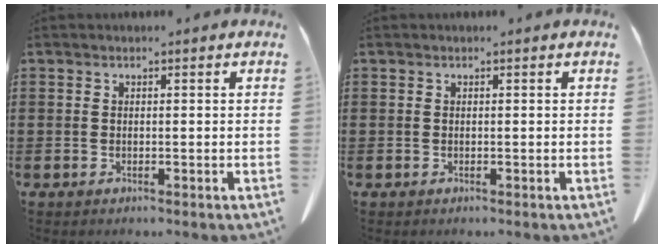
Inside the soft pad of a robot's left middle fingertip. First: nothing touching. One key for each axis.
{"total": 0.0}